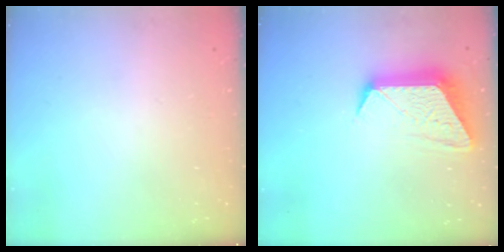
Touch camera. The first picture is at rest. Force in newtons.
{"total": 12.3, "press": 12.3, "slide": 1.1}